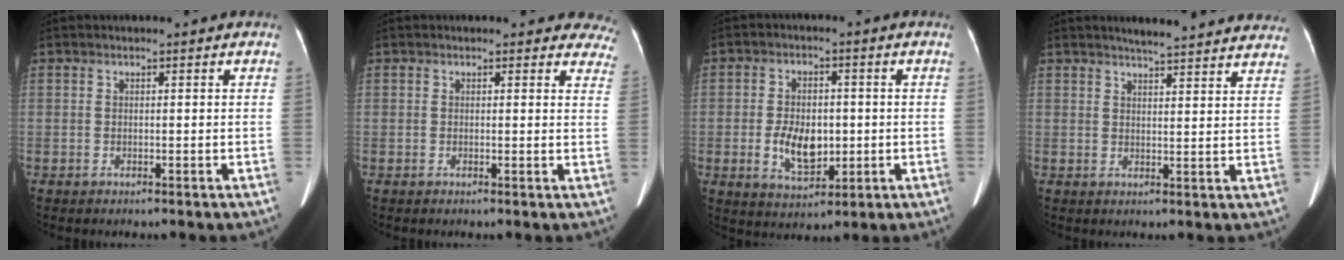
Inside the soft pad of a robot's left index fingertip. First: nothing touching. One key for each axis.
{"total": 8.5, "fx": 7.8, "fy": 3.0, "fz": 1.2, "tx": 0.037, "ty": -0.019, "tz": 0.044}
{"total": 7.3, "fx": -1.1, "fy": 4.3, "fz": 5.9, "tx": -0.115, "ty": -0.001, "tz": -0.009}
{"total": 16.5, "fx": 15.2, "fy": 1.7, "fz": 6.2, "tx": -0.070, "ty": 0.001, "tz": 0.176}